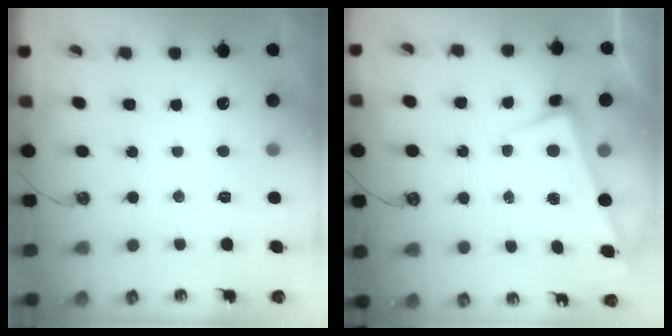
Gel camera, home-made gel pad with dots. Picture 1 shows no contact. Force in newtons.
{"total": 2.5, "press": 2.2, "slide": 1.0}